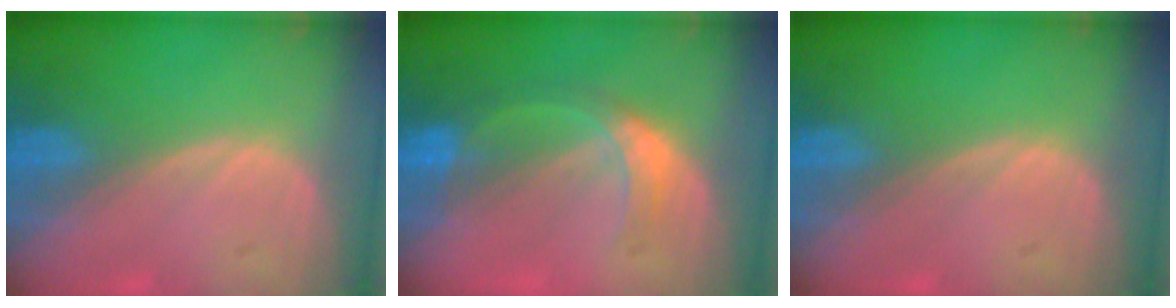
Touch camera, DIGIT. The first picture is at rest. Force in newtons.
{"total": 5.2, "press": 4.8, "slide": 1.9}
{"total": 0.0}